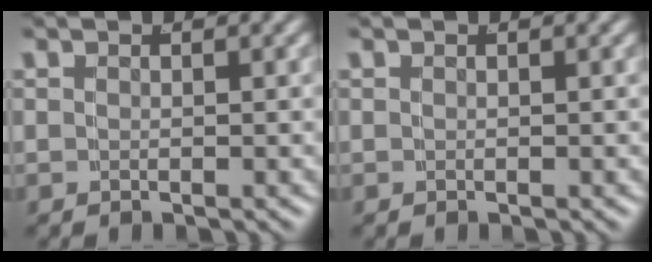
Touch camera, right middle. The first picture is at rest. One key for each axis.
{"total": 0.0}